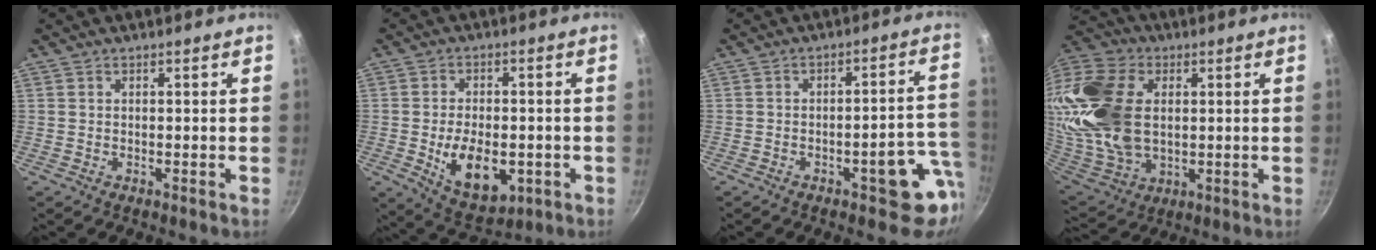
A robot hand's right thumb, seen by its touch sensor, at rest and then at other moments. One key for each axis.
{"total": 12.6, "fx": -2.9, "fy": 7.5, "fz": 9.7, "tx": -0.131, "ty": -0.002, "tz": -0.031}
{"total": 10.8, "fx": -3.7, "fy": 4.4, "fz": 9.1, "tx": -0.063, "ty": 0.033, "tz": -0.043}
{"total": 27.9, "fx": 4.2, "fy": 18.6, "fz": 20.4, "tx": -0.449, "ty": 0.006, "tz": 0.081}